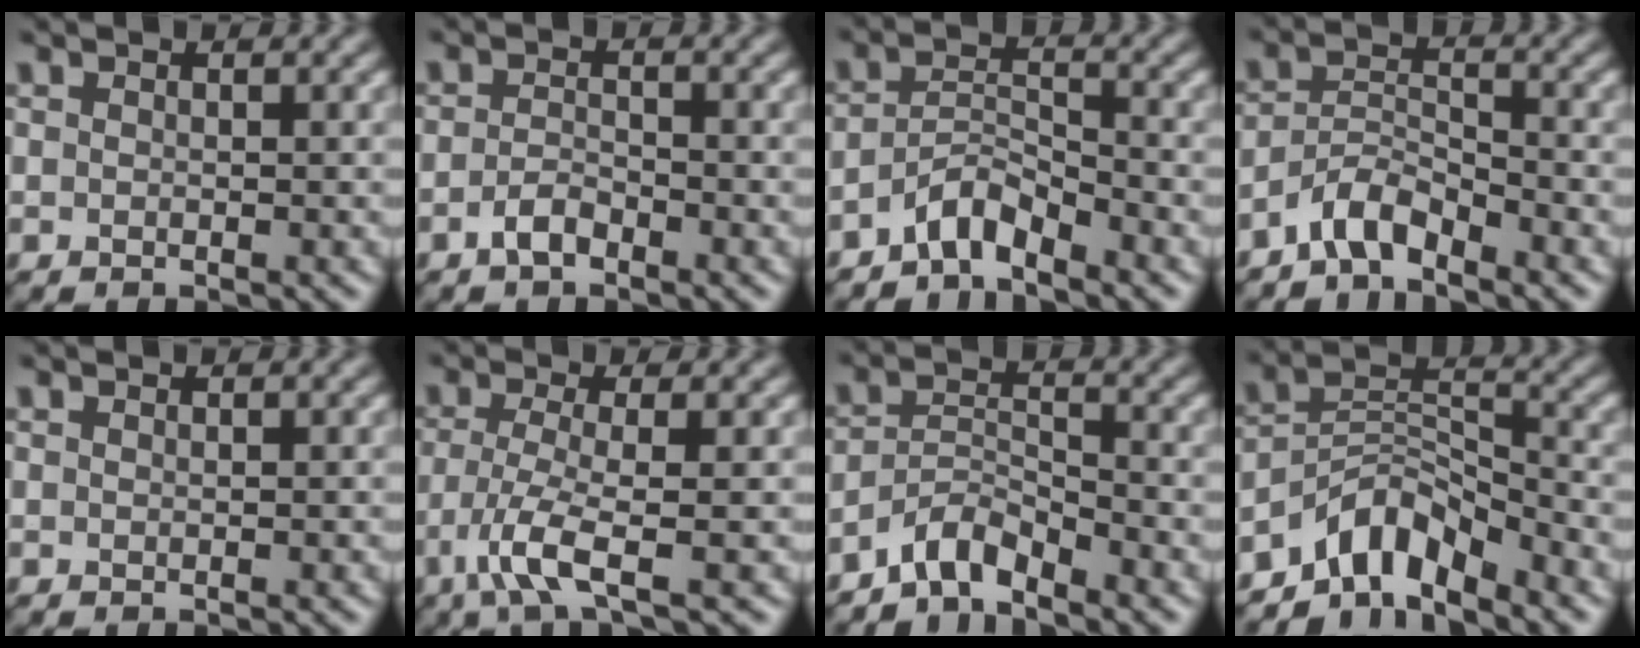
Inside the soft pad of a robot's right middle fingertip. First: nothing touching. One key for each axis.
{"total": 1.8, "fx": -1.2, "fy": 0.8, "fz": 1.1, "tx": -0.024, "ty": 0.004, "tz": -0.026}
{"total": 3.2, "fx": -2.6, "fy": 0.8, "fz": 1.5, "tx": -0.027, "ty": 0.011, "tz": -0.057}
{"total": 3.3, "fx": -2.8, "fy": 1.0, "fz": 1.5, "tx": -0.028, "ty": 0.011, "tz": -0.062}
{"total": 0.0}
{"total": 4.1, "fx": -1.9, "fy": 0.6, "fz": 3.6, "tx": -0.079, "ty": -0.009, "tz": -0.045}
{"total": 3.3, "fx": -3.0, "fy": 0.9, "fz": 1.3, "tx": -0.023, "ty": 0.009, "tz": -0.066}
{"total": 5.8, "fx": -4.6, "fy": 2.2, "fz": 2.7, "tx": -0.032, "ty": 0.005, "tz": -0.096}